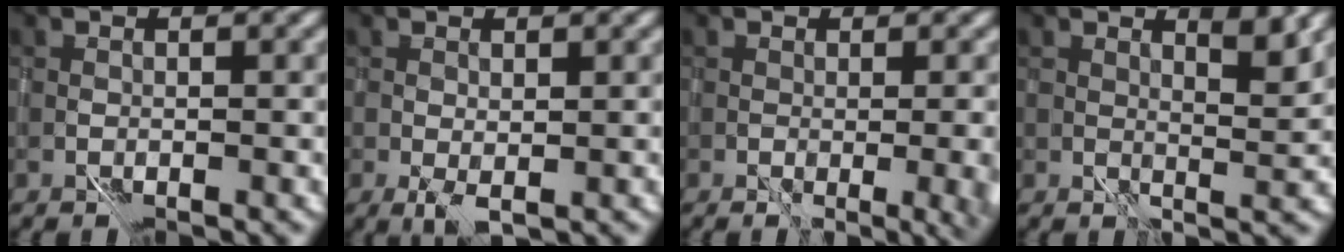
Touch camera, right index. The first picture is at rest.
{"total": 1.3, "force": [0.3, 0.4, 1.2], "torque": [-0.026, 0.000, 0.009]}
{"total": 5.5, "force": [-0.4, 2.3, 5.0], "torque": [-0.034, -0.005, 0.020]}
{"total": 3.2, "force": [2.8, 0.1, 1.5], "torque": [-0.015, 0.003, 0.049]}